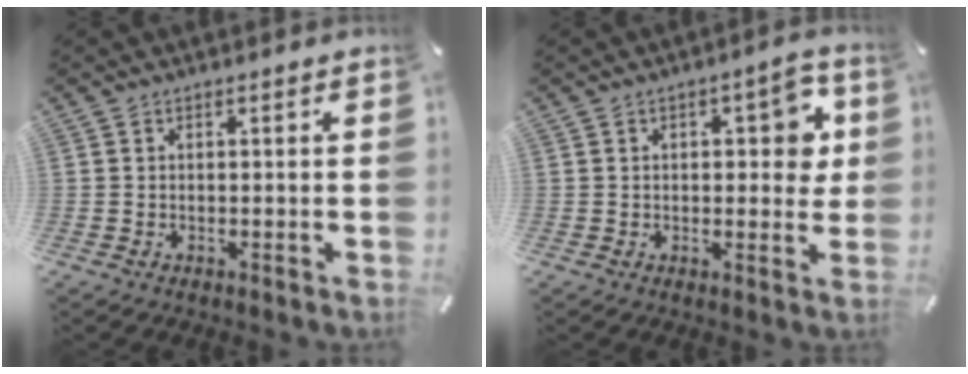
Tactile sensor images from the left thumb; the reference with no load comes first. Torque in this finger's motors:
{"motor_torque": [0.09, -0.02, 0.37, 0.24, 0.03]}